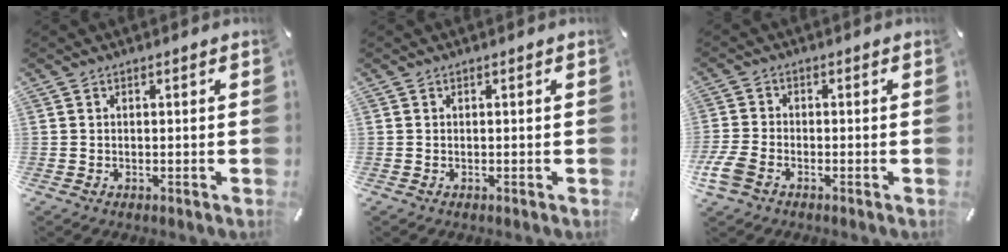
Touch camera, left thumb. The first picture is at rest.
{"total": 0.0}
{"total": 5.2, "force": [-2.5, 3.2, 3.2], "torque": [-0.088, 0.000, -0.052]}